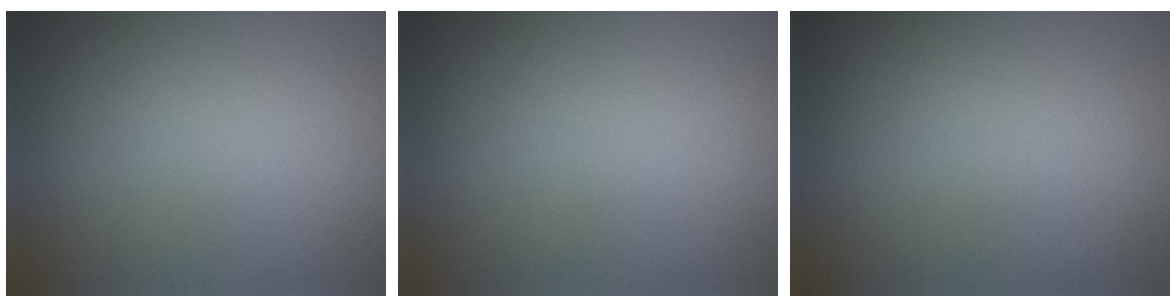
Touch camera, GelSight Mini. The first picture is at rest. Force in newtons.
{"total": 0.0}
{"total": 0.0}